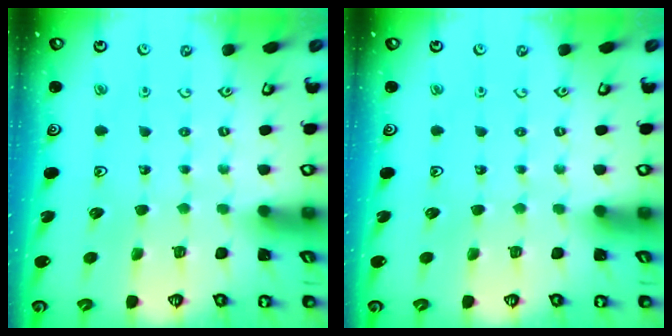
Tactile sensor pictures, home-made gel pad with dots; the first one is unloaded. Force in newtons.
{"total": 0.0}